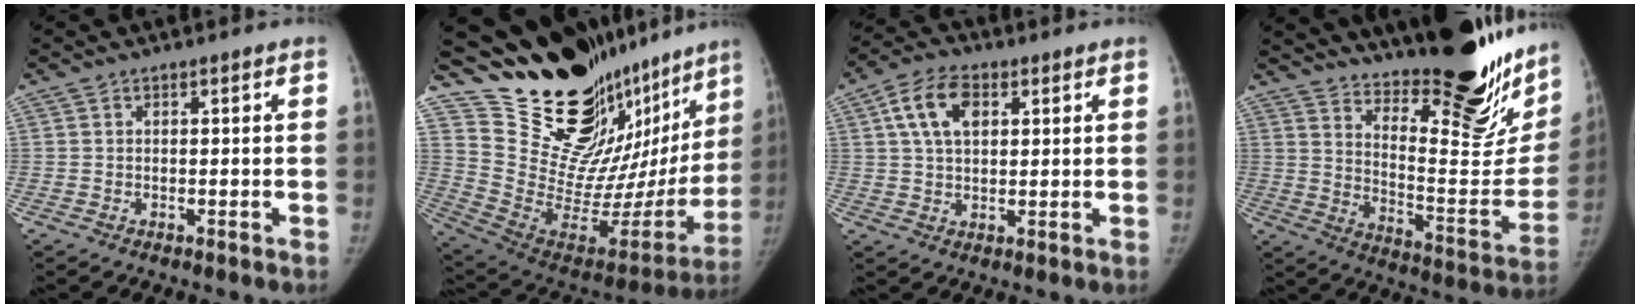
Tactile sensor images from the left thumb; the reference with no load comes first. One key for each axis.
{"total": 33.4, "fx": 27.0, "fy": 12.2, "fz": 15.4, "tx": -0.212, "ty": -0.183, "tz": 0.406}
{"total": 8.8, "fx": 3.0, "fy": 5.3, "fz": 6.3, "tx": -0.105, "ty": 0.005, "tz": 0.050}
{"total": 33.7, "fx": 24.9, "fy": 9.2, "fz": 20.7, "tx": -0.263, "ty": -0.150, "tz": 0.349}